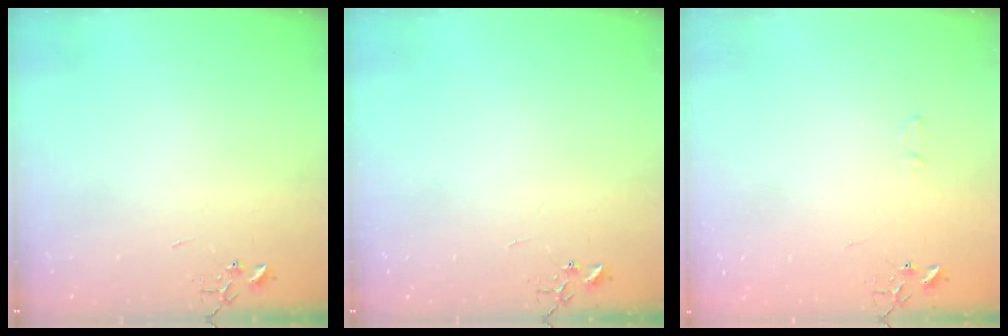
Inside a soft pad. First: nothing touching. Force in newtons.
{"total": 0.0}
{"total": 4.6, "press": 4.6, "slide": 0.7}